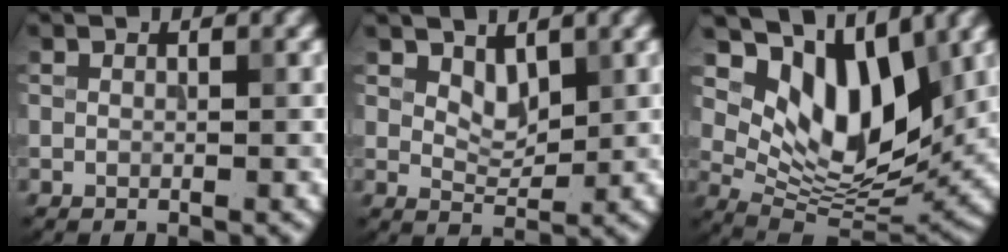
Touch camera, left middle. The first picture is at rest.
{"total": 2.3, "force": [1.4, 1.2, 1.3], "torque": [-0.024, -0.008, 0.026]}
{"total": 10.2, "force": [5.1, 5.1, 7.3], "torque": [-0.120, -0.013, 0.093]}